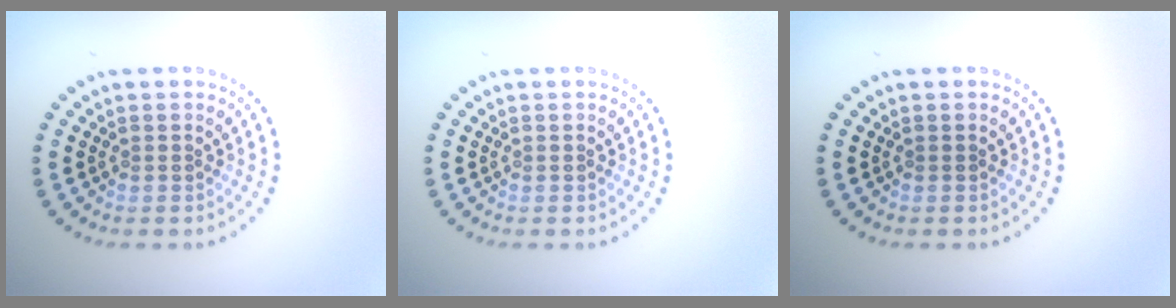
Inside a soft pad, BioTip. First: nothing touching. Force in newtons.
{"total": 0.0}
{"total": 0.0}